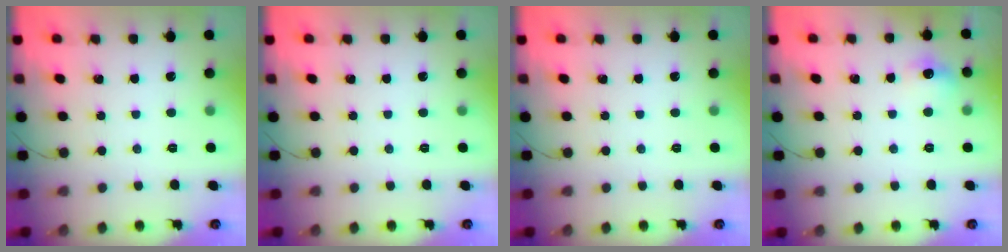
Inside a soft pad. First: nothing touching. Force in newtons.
{"total": 0.0}
{"total": 0.0}
{"total": 7.5, "press": 7.3, "slide": 1.6}